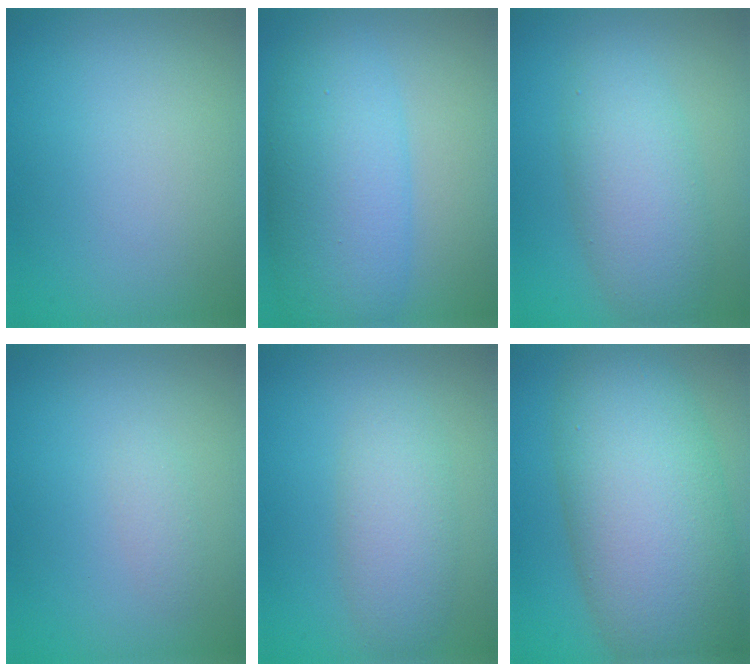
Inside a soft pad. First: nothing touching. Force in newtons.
{"total": 7.8, "press": 7.8, "slide": 0.1}
{"total": 5.3, "press": 5.3, "slide": 0.2}
{"total": 1.0, "press": 1.0, "slide": 0.0}
{"total": 3.6, "press": 3.6, "slide": 0.1}
{"total": 12.2, "press": 12.2, "slide": 0.4}